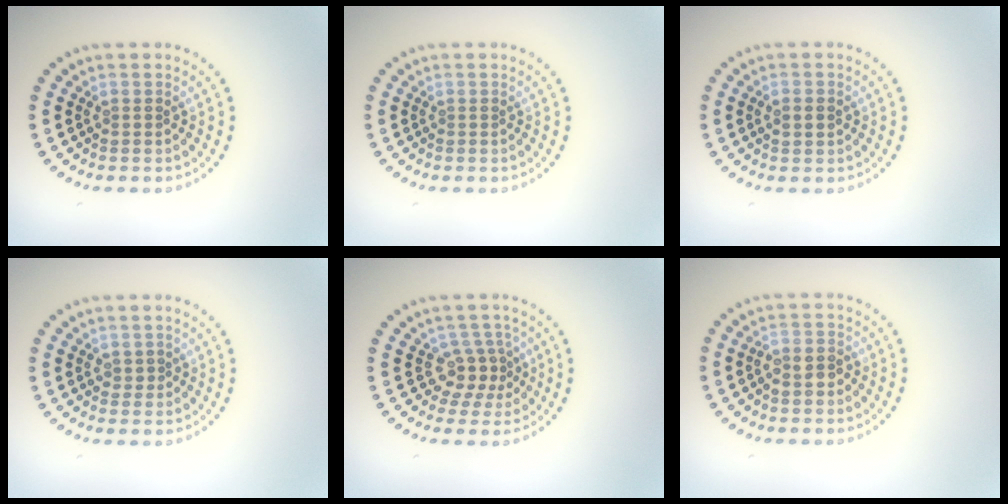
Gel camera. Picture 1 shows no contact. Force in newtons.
{"total": 0.0}
{"total": 2.0, "press": 1.9, "slide": 0.3}
{"total": 0.5, "press": 0.4, "slide": 0.3}
{"total": 2.8, "press": 2.1, "slide": 1.9}
{"total": 1.7, "press": 1.5, "slide": 0.8}